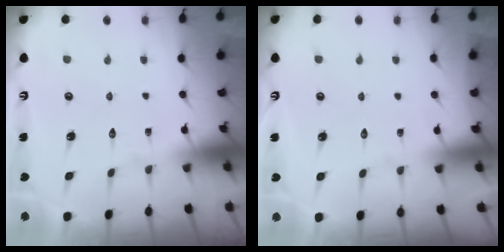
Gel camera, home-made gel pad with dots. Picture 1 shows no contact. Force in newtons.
{"total": 2.6, "press": 2.6, "slide": 0.4}